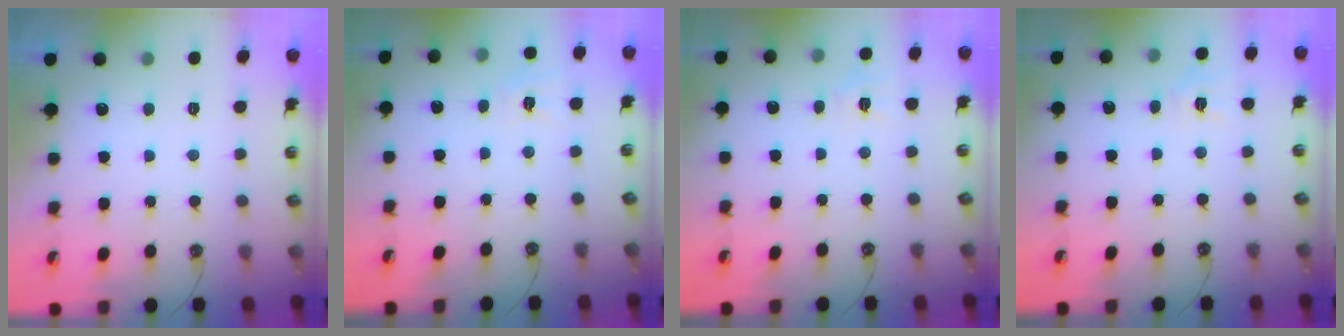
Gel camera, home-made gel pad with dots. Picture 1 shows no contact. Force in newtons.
{"total": 6.1, "press": 6.0, "slide": 0.6}
{"total": 3.9, "press": 3.9, "slide": 0.5}
{"total": 5.0, "press": 5.0, "slide": 0.7}